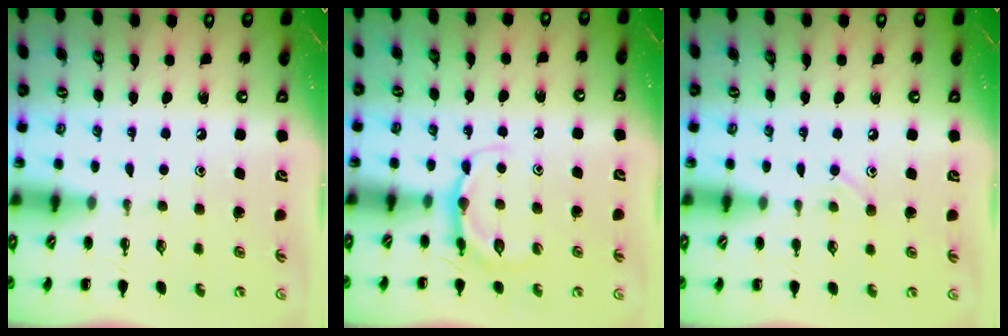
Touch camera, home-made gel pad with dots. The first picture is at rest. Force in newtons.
{"total": 5.2, "press": 5.2, "slide": 0.9}
{"total": 6.5, "press": 6.1, "slide": 2.2}